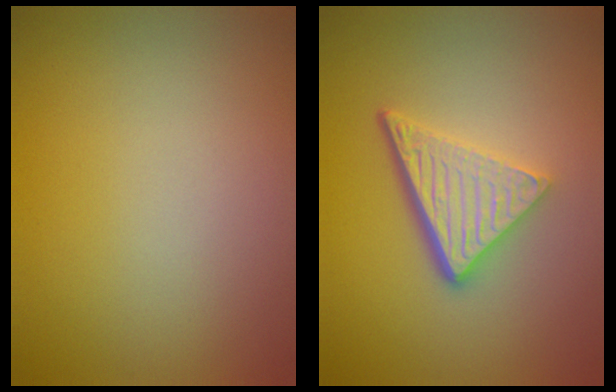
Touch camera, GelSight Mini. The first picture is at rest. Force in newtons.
{"total": 5.3, "press": 3.6, "slide": 3.9}